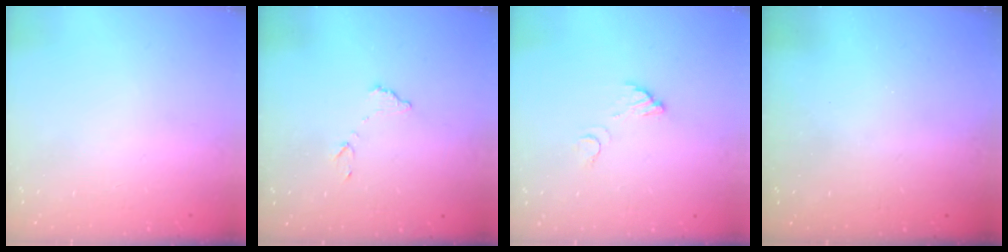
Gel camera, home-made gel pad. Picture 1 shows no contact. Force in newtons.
{"total": 6.5, "press": 6.5, "slide": 0.4}
{"total": 3.5, "press": 3.5, "slide": 0.2}
{"total": 3.0, "press": 2.9, "slide": 0.8}